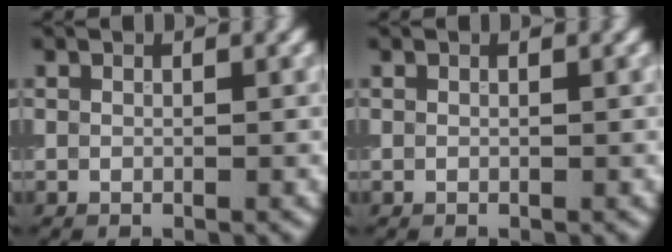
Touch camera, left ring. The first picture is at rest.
{"total": 0.0}